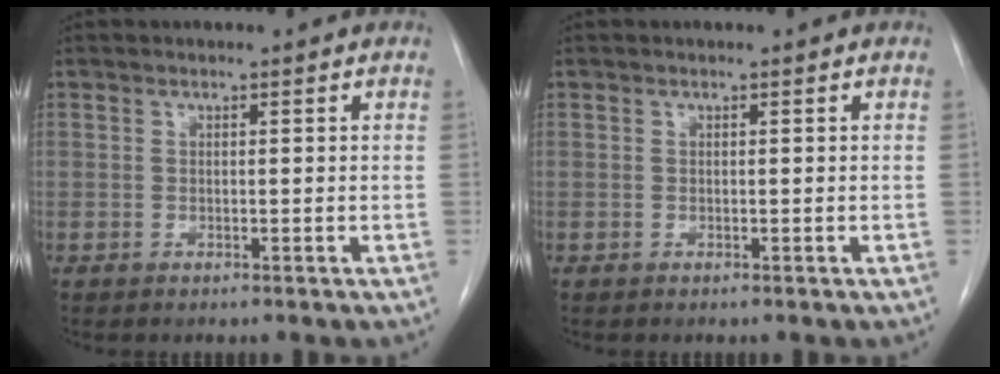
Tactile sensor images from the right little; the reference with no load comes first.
{"total": 0.0}